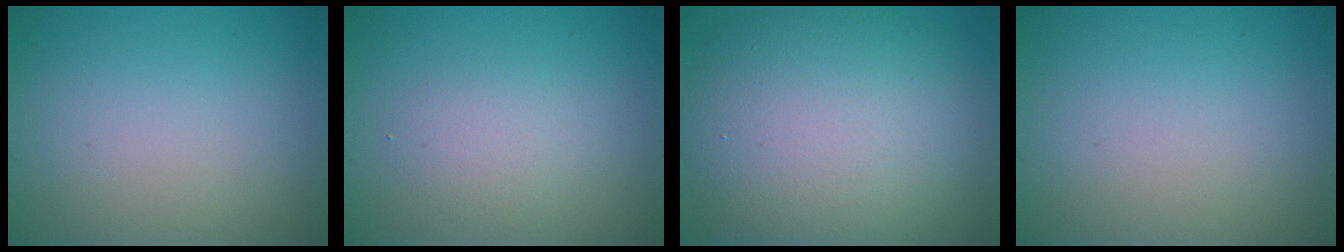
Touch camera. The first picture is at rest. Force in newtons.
{"total": 2.2, "press": 2.2, "slide": 0.0}
{"total": 12.0, "press": 12.0, "slide": 0.2}
{"total": 0.0}